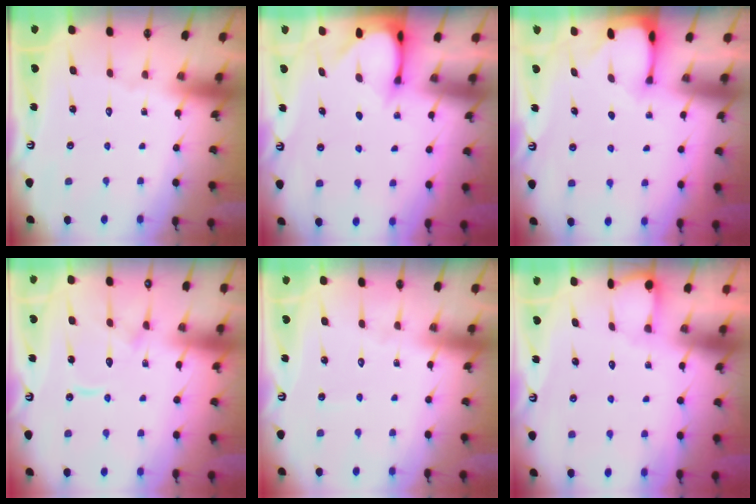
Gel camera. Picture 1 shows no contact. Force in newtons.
{"total": 3.3, "press": 3.3, "slide": 0.3}
{"total": 2.7, "press": 2.7, "slide": 0.3}
{"total": 11.2, "press": 11.1, "slide": 1.1}
{"total": 2.9, "press": 2.9, "slide": 0.3}
{"total": 2.0, "press": 2.0, "slide": 0.2}